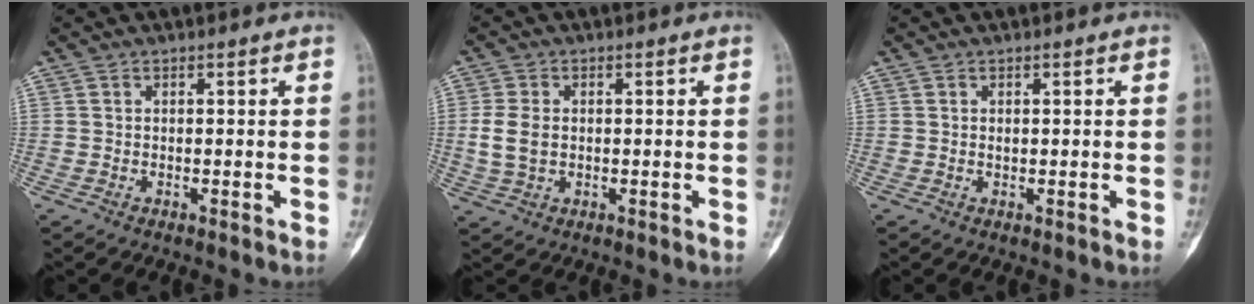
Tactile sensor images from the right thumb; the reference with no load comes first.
{"total": 5.1, "force": [0.1, 3.5, 3.7], "torque": [-0.077, 0.002, 0.003]}
{"total": 0.5, "force": [0.2, 0.4, 0.4], "torque": [-0.003, 0.001, 0.002]}